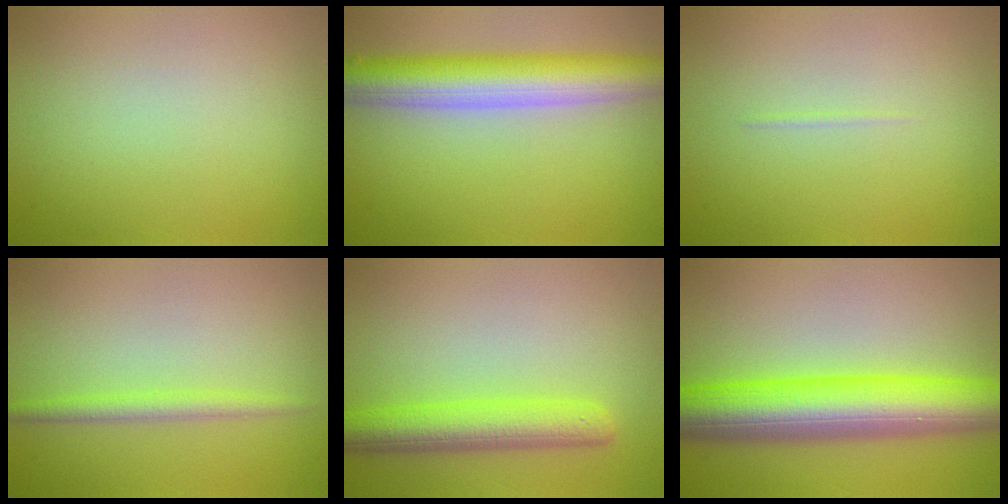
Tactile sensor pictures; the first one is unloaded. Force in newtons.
{"total": 7.6, "press": 7.6, "slide": 0.1}
{"total": 0.7, "press": 0.7, "slide": 0.2}
{"total": 1.9, "press": 1.9, "slide": 0.0}
{"total": 5.1, "press": 5.1, "slide": 0.3}
{"total": 10.5, "press": 10.4, "slide": 0.2}